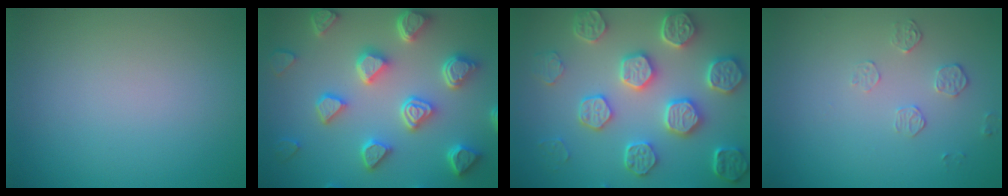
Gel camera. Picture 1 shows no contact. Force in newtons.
{"total": 7.1, "press": 5.7, "slide": 4.2}
{"total": 7.1, "press": 6.0, "slide": 3.8}
{"total": 1.5, "press": 0.8, "slide": 1.3}